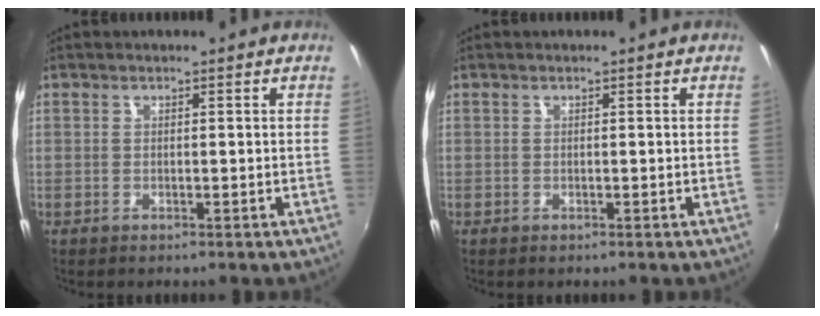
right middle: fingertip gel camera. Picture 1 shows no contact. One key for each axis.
{"total": 0.0}